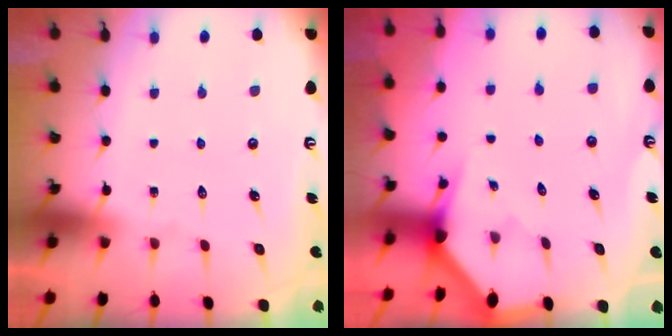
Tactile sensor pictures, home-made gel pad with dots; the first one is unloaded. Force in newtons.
{"total": 2.4, "press": 2.4, "slide": 0.2}